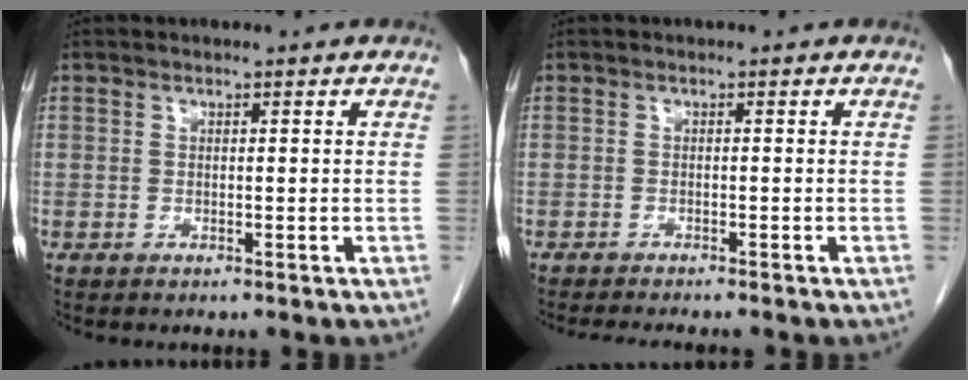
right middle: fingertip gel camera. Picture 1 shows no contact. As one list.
[{"total": 4.5, "force": [-4.0, 0.5, 2.0], "torque": [-0.024, -0.008, -0.058]}]